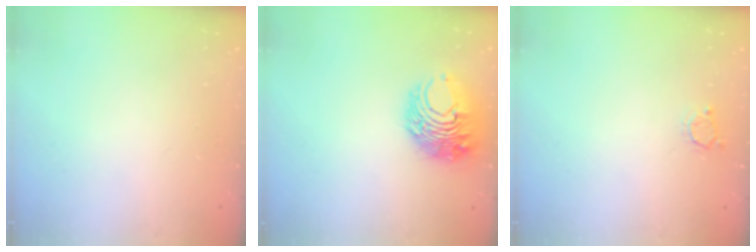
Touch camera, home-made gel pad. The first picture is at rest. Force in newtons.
{"total": 11.2, "press": 11.2, "slide": 0.7}
{"total": 2.5, "press": 2.5, "slide": 0.3}